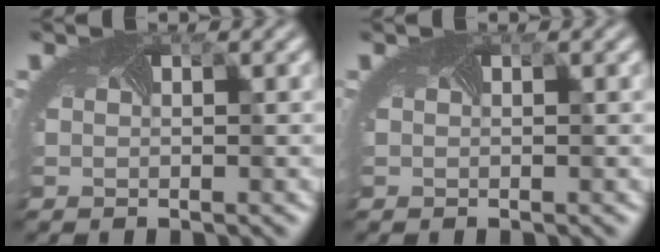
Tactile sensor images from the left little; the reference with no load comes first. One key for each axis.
{"total": 0.0}